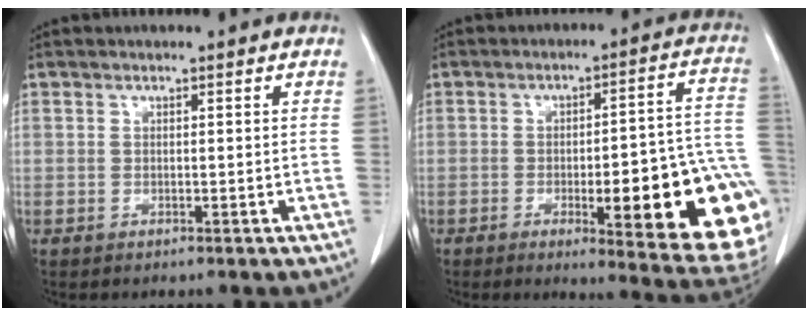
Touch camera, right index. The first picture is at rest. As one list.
[{"total": 21.4, "force": [-5.8, 3.2, 20.4], "torque": [-0.177, 0.012, -0.062]}]